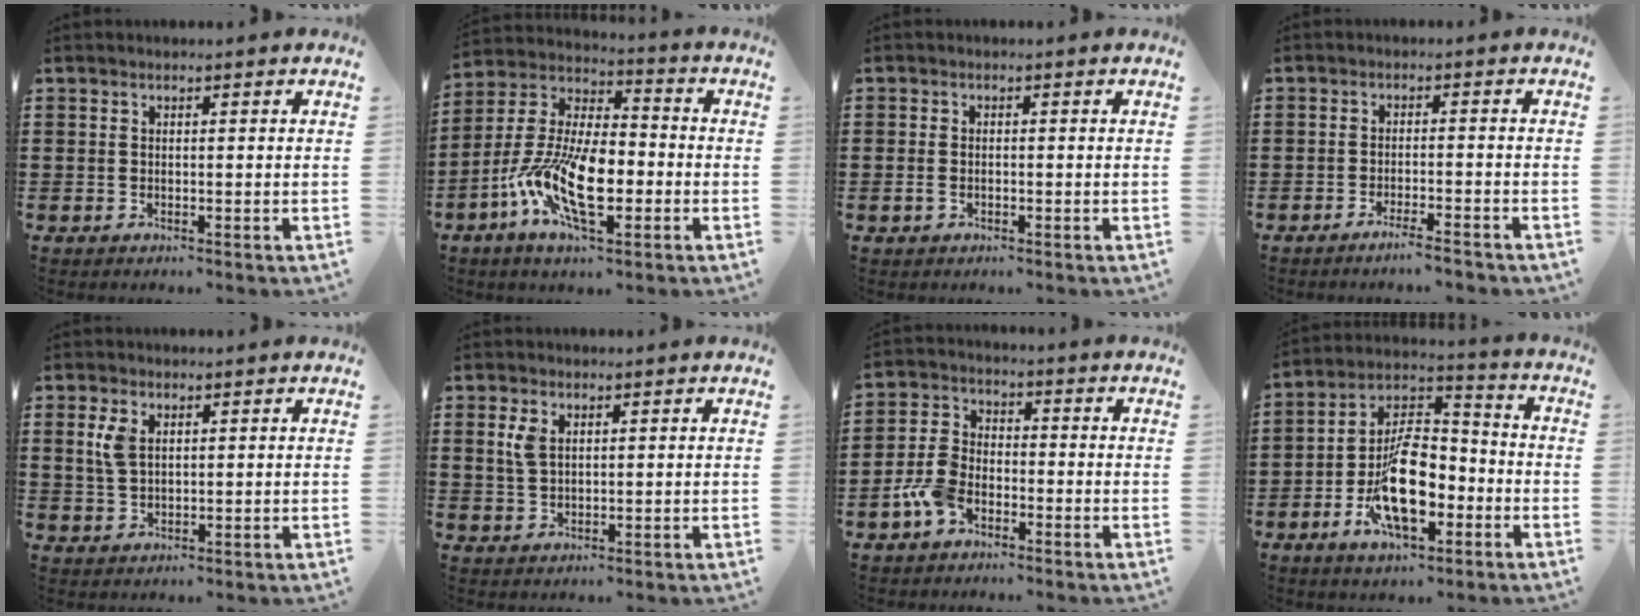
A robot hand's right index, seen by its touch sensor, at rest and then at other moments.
{"total": 13.5, "force": [-4.9, 5.8, 11.1], "torque": [-0.259, -0.008, -0.097]}
{"total": 1.3, "force": [-0.4, 0.8, 0.9], "torque": [-0.026, -0.001, -0.011]}
{"total": 2.8, "force": [-2.4, -0.1, 1.4], "torque": [-0.022, 0.001, -0.046]}
{"total": 3.5, "force": [1.3, 1.9, 2.6], "torque": [-0.057, 0.007, 0.024]}
{"total": 2.9, "force": [1.2, 1.6, 2.1], "torque": [-0.048, 0.006, 0.021]}
{"total": 5.9, "force": [-3.2, 3.4, 3.6], "torque": [-0.098, 0.006, -0.067]}
{"total": 13.0, "force": [-4.8, 6.5, 10.2], "torque": [-0.200, 0.006, -0.086]}